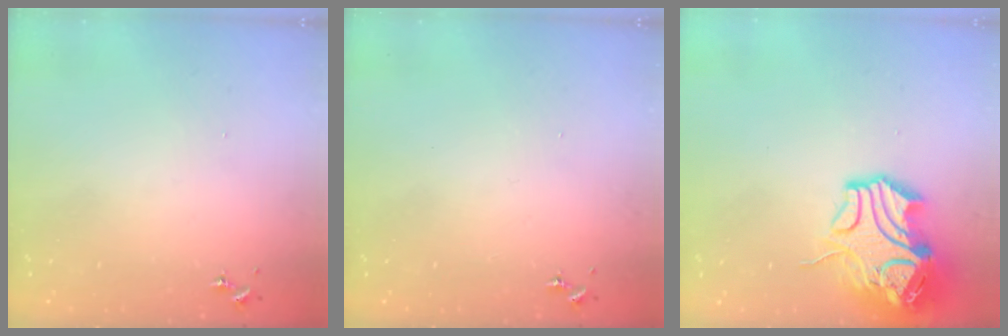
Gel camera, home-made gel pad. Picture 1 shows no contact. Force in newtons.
{"total": 0.0}
{"total": 13.9, "press": 13.8, "slide": 2.1}